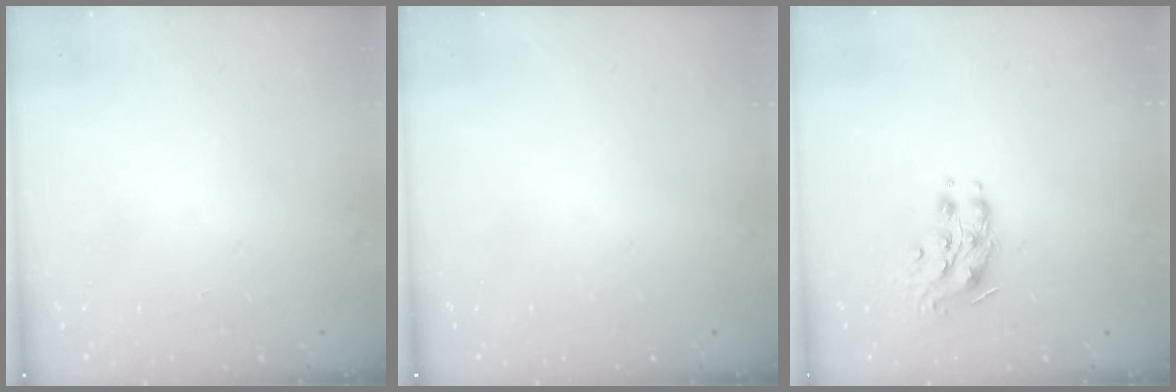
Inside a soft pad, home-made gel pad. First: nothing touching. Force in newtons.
{"total": 0.0}
{"total": 9.3, "press": 9.3, "slide": 0.2}